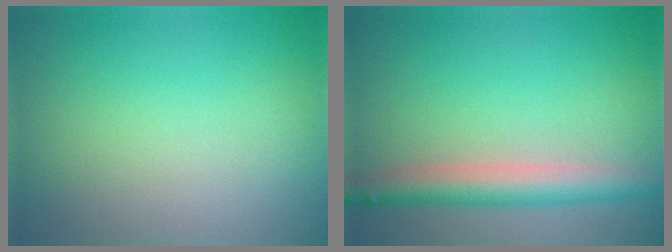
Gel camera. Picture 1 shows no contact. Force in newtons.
{"total": 3.9, "press": 3.9, "slide": 0.3}